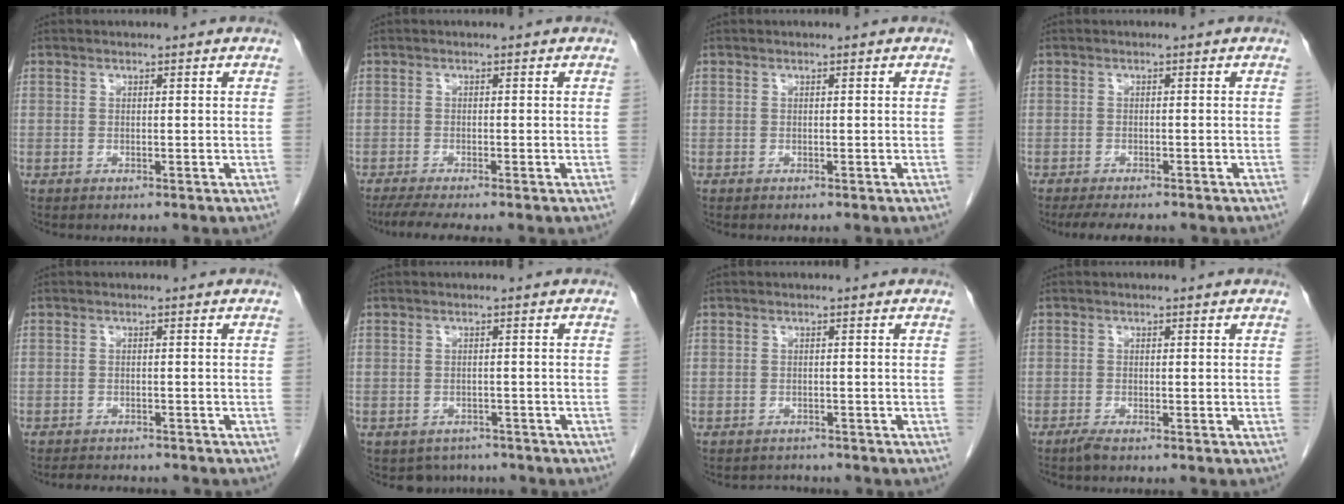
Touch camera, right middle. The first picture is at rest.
{"total": 4.8, "force": [-3.8, -0.3, 2.8], "torque": [-0.044, -0.012, -0.065]}
{"total": 1.2, "force": [-1.0, -0.1, 0.6], "torque": [-0.005, 0.003, -0.009]}
{"total": 7.2, "force": [-6.1, 1.5, 3.5], "torque": [-0.047, -0.009, -0.088]}
{"total": 5.7, "force": [-5.3, 1.1, 1.9], "torque": [-0.027, -0.005, -0.073]}
{"total": 4.3, "force": [-3.7, 2.2, 0.2], "torque": [0.000, 0.006, -0.046]}
{"total": 1.8, "force": [-1.6, 0.5, -0.5], "torque": [0.005, -0.004, -0.026]}
{"total": 1.1, "force": [-0.9, -0.1, 0.6], "torque": [-0.018, -0.003, -0.020]}